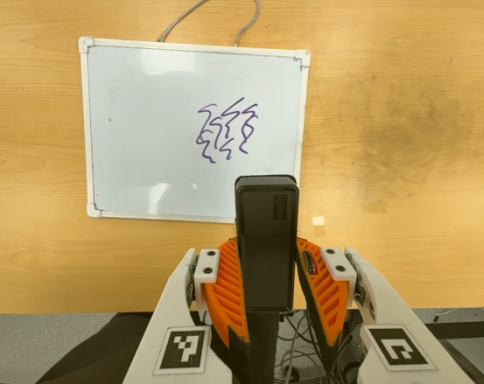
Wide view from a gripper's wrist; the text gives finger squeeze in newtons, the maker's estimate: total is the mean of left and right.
{"total": 4.5, "left": 3.4, "right": 5.7}